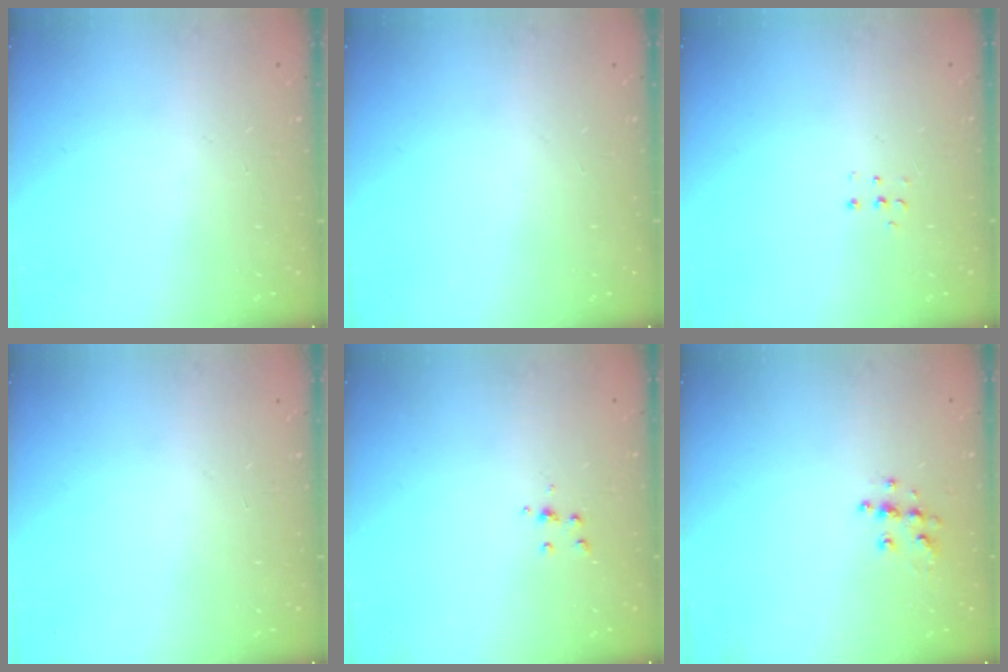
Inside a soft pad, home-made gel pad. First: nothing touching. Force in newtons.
{"total": 0.0}
{"total": 3.8, "press": 3.7, "slide": 0.7}
{"total": 0.0}
{"total": 3.3, "press": 3.3, "slide": 0.4}
{"total": 6.3, "press": 6.3, "slide": 0.3}